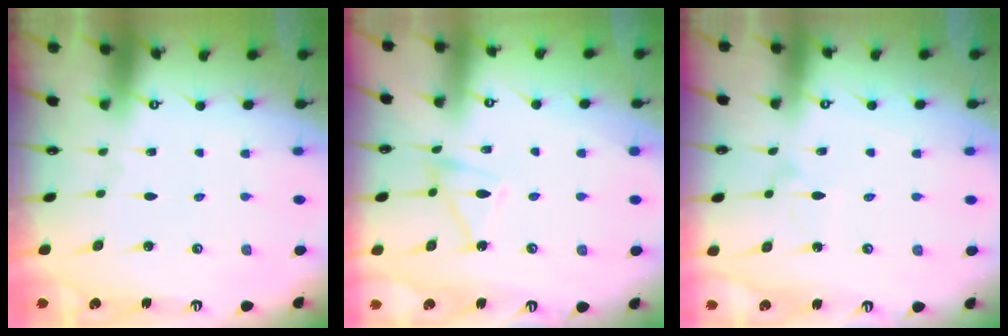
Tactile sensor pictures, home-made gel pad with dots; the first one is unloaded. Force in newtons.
{"total": 10.5, "press": 10.4, "slide": 0.8}
{"total": 3.7, "press": 3.7, "slide": 0.2}